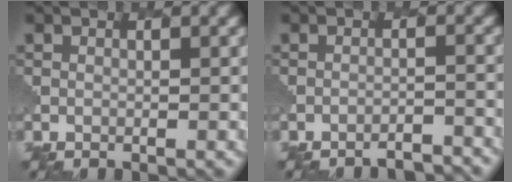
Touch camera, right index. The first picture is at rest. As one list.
[{"total": 4.6, "force": [-4.4, 0.5, 1.0], "torque": [-0.007, 0.016, -0.059]}]